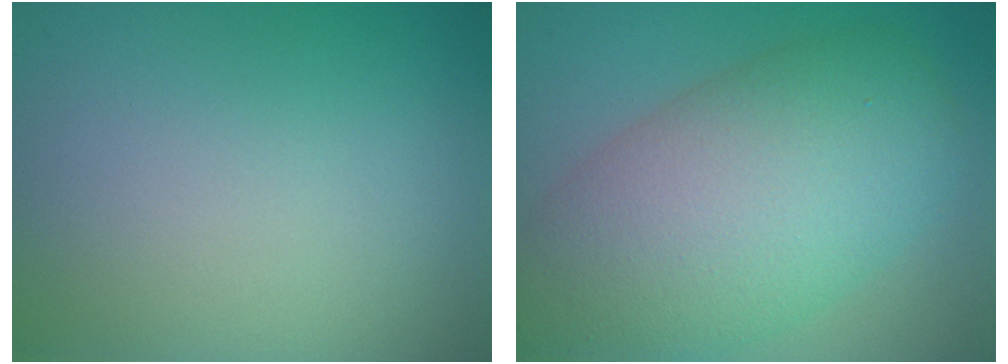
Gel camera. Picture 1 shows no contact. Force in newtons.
{"total": 10.9, "press": 10.9, "slide": 0.5}